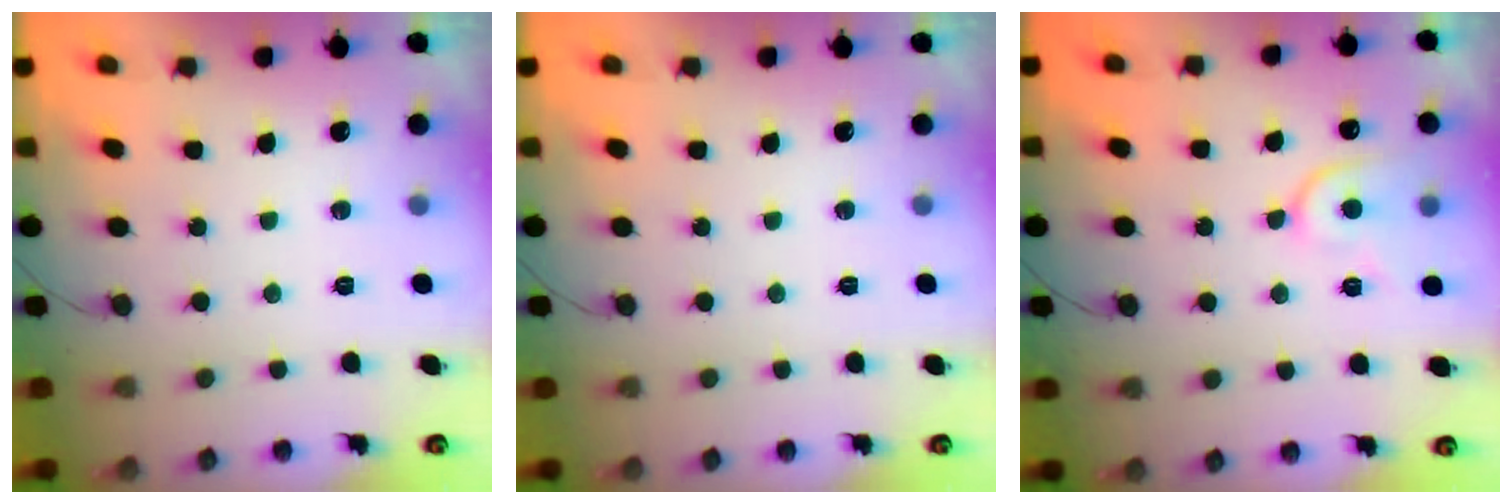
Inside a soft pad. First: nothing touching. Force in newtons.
{"total": 0.0}
{"total": 10.5, "press": 10.5, "slide": 0.7}